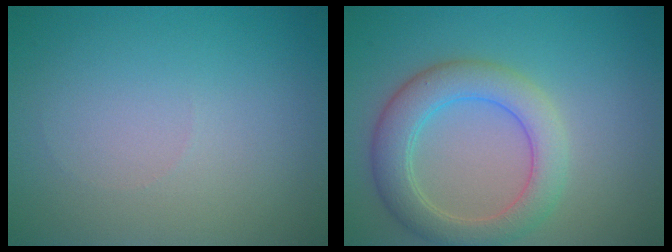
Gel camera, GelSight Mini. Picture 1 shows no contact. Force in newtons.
{"total": 5.1, "press": 5.1, "slide": 0.1}